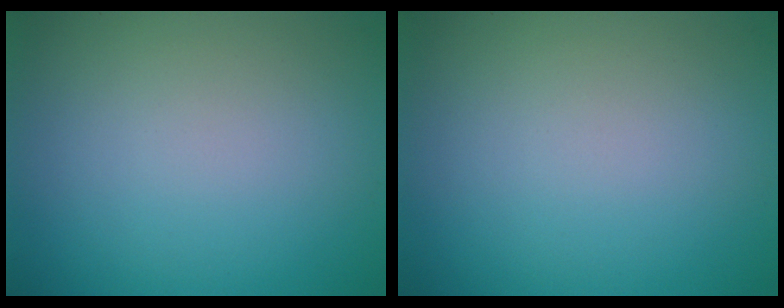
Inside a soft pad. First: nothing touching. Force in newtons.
{"total": 0.0}